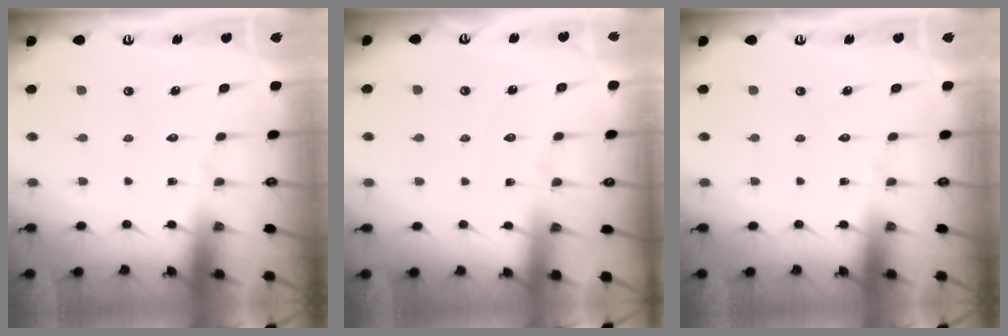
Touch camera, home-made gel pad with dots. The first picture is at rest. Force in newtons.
{"total": 2.6, "press": 2.6, "slide": 0.3}
{"total": 0.0}